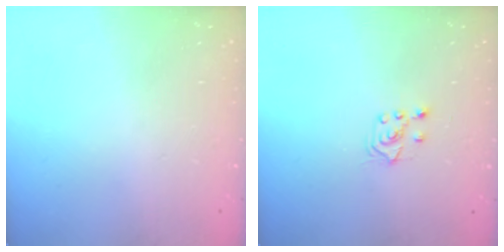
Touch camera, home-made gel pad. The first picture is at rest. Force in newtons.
{"total": 3.8, "press": 3.8, "slide": 0.5}